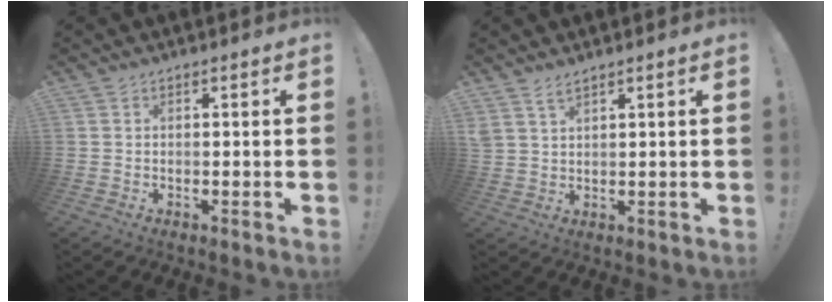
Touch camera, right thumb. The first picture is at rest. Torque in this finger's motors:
{"motor_torque": [1.55, 1.18, 0.49, 0.44, 0.18]}